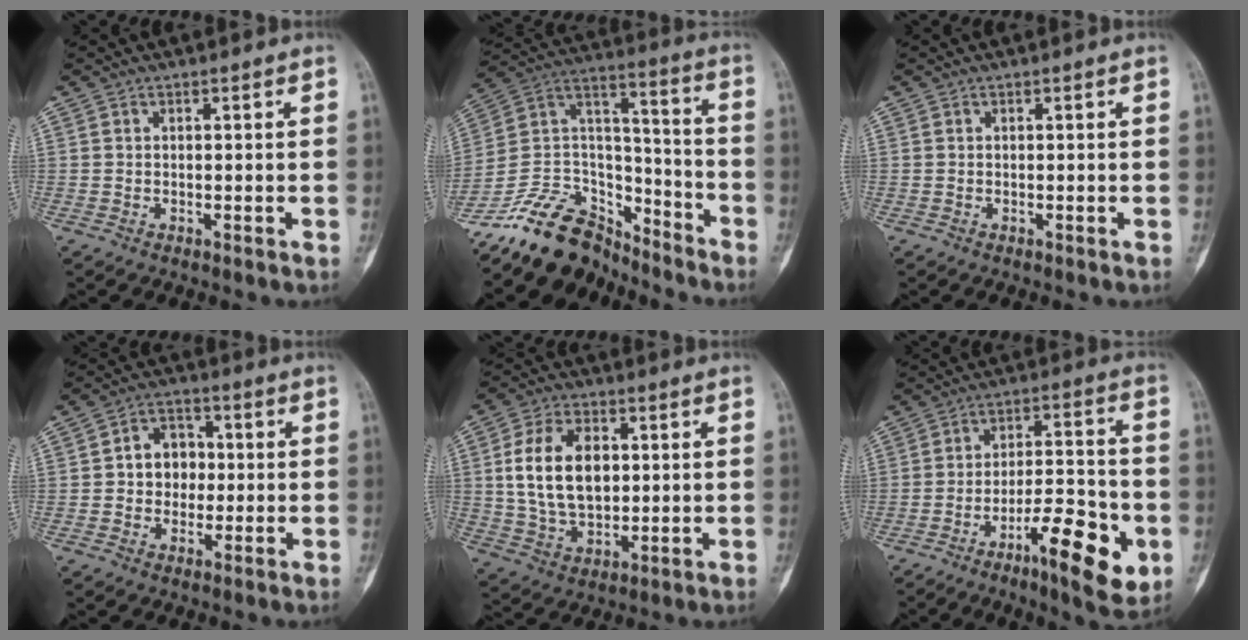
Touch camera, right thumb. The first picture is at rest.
{"total": 17.8, "force": [-14.9, 8.5, 4.5], "torque": [-0.052, 0.124, -0.273]}
{"total": 0.0}
{"total": 7.6, "force": [0.1, 6.3, 4.4], "torque": [-0.026, 0.015, -0.006]}
{"total": 14.1, "force": [2.2, 9.1, 10.5], "torque": [-0.168, -0.004, 0.042]}
{"total": 15.4, "force": [-6.4, 4.6, 13.2], "torque": [-0.183, 0.031, -0.096]}